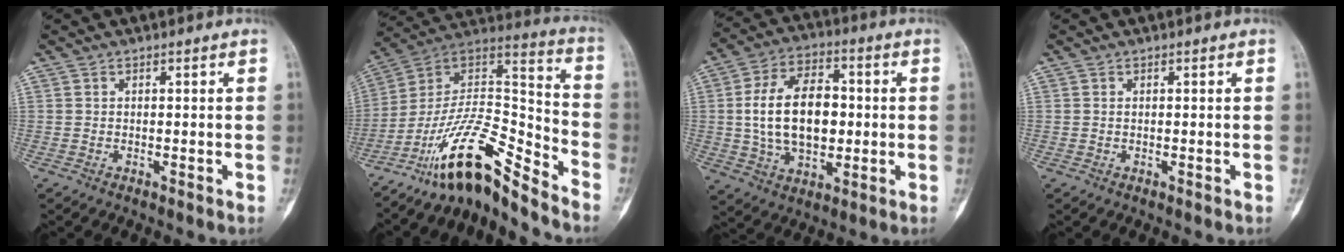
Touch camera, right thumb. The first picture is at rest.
{"total": 17.1, "force": [-13.2, 3.8, 10.1], "torque": [-0.159, 0.124, -0.237]}
{"total": 16.3, "force": [0.5, 10.0, 12.9], "torque": [-0.201, 0.015, 0.009]}
{"total": 0.0}